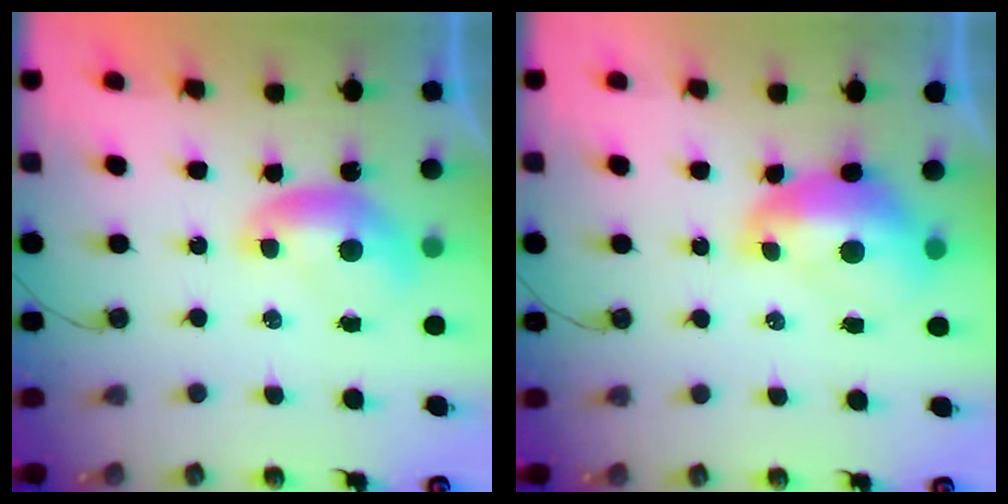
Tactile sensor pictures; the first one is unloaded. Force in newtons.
{"total": 2.6, "press": 2.5, "slide": 0.7}